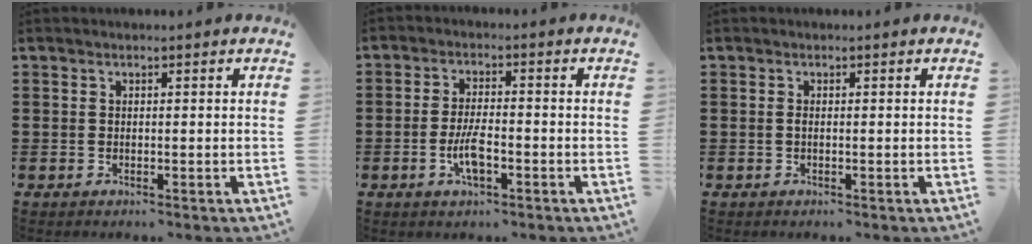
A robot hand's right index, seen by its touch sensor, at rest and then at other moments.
{"total": 4.9, "force": [-1.6, 1.6, 4.3], "torque": [-0.091, 0.001, -0.035]}
{"total": 0.5, "force": [-0.2, 0.1, 0.5], "torque": [-0.011, -0.003, -0.003]}